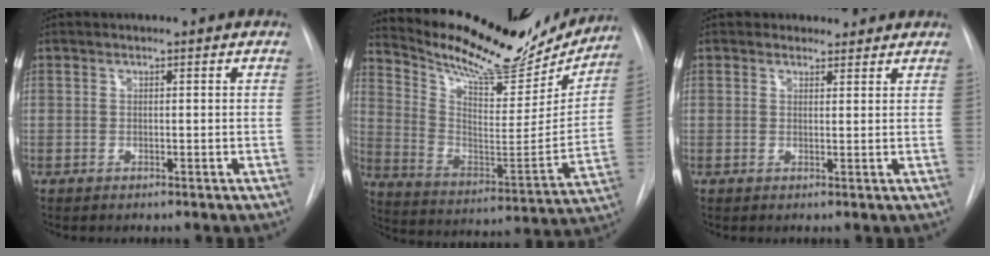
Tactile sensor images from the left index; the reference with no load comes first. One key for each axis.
{"total": 24.3, "fx": 21.8, "fy": 5.9, "fz": 8.9, "tx": -0.149, "ty": -0.037, "tz": 0.319}
{"total": 3.1, "fx": 2.6, "fy": 1.6, "fz": -0.2, "tx": 0.011, "ty": 0.007, "tz": 0.026}